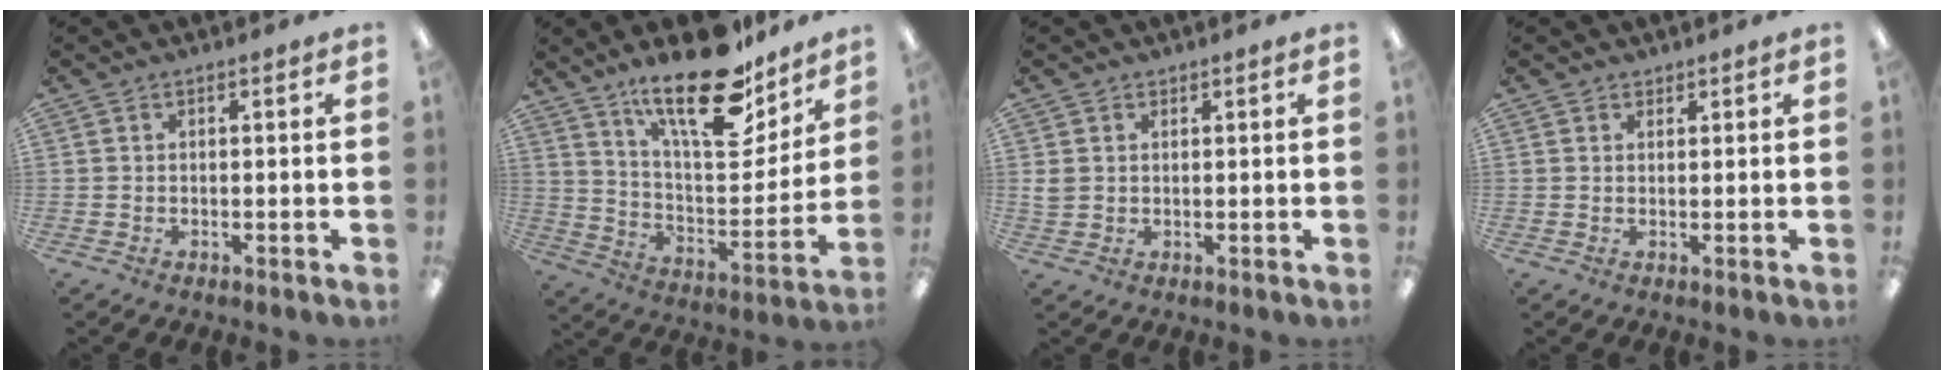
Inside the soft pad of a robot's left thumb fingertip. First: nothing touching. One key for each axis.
{"total": 23.4, "fx": 16.7, "fy": 8.4, "fz": 14.0, "tx": -0.215, "ty": -0.107, "tz": 0.281}
{"total": 2.4, "fx": 1.1, "fy": 1.9, "fz": 0.8, "tx": -0.017, "ty": 0.003, "tz": 0.021}
{"total": 1.2, "fx": 1.1, "fy": 0.5, "fz": -0.1, "tx": 0.002, "ty": -0.001, "tz": 0.021}